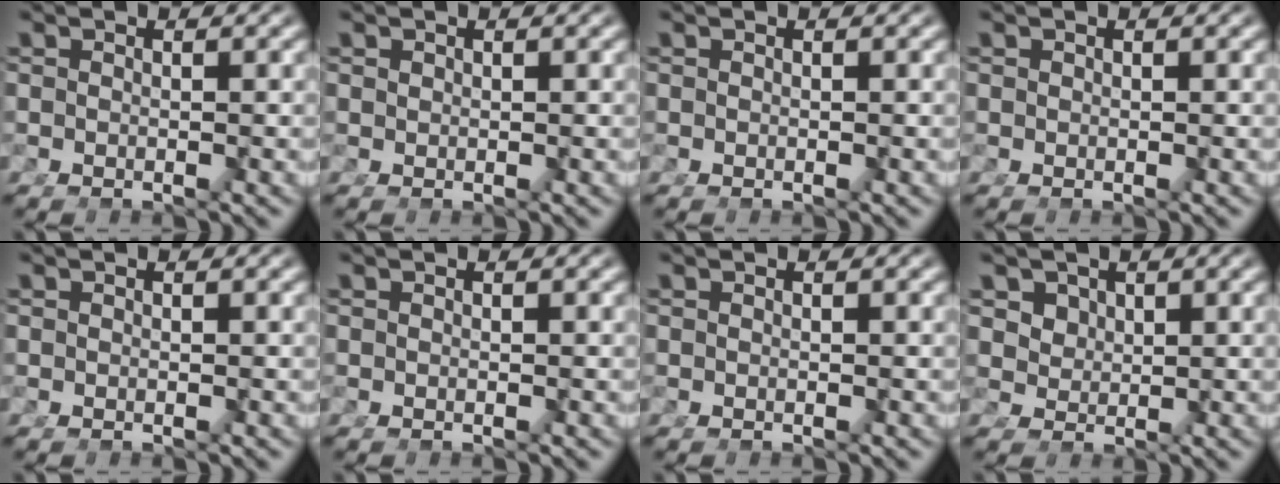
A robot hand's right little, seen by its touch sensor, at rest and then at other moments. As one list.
[{"total": 0.7, "force": [0.6, 0.0, 0.1], "torque": [-0.007, 0.000, 0.015]}, {"total": 0.0}, {"total": 0.0}, {"total": 0.0}, {"total": 0.0}, {"total": 0.0}, {"total": 3.5, "force": [2.0, 2.5, 1.4], "torque": [-0.048, -0.010, 0.041]}]